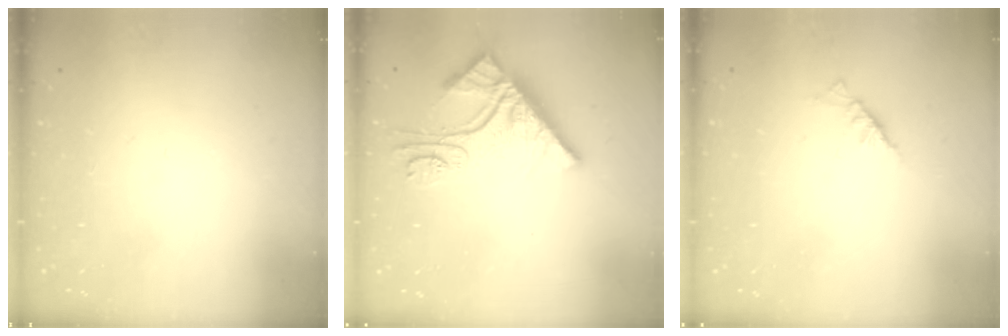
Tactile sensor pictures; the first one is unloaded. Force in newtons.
{"total": 11.8, "press": 11.7, "slide": 0.9}
{"total": 2.3, "press": 2.2, "slide": 0.5}